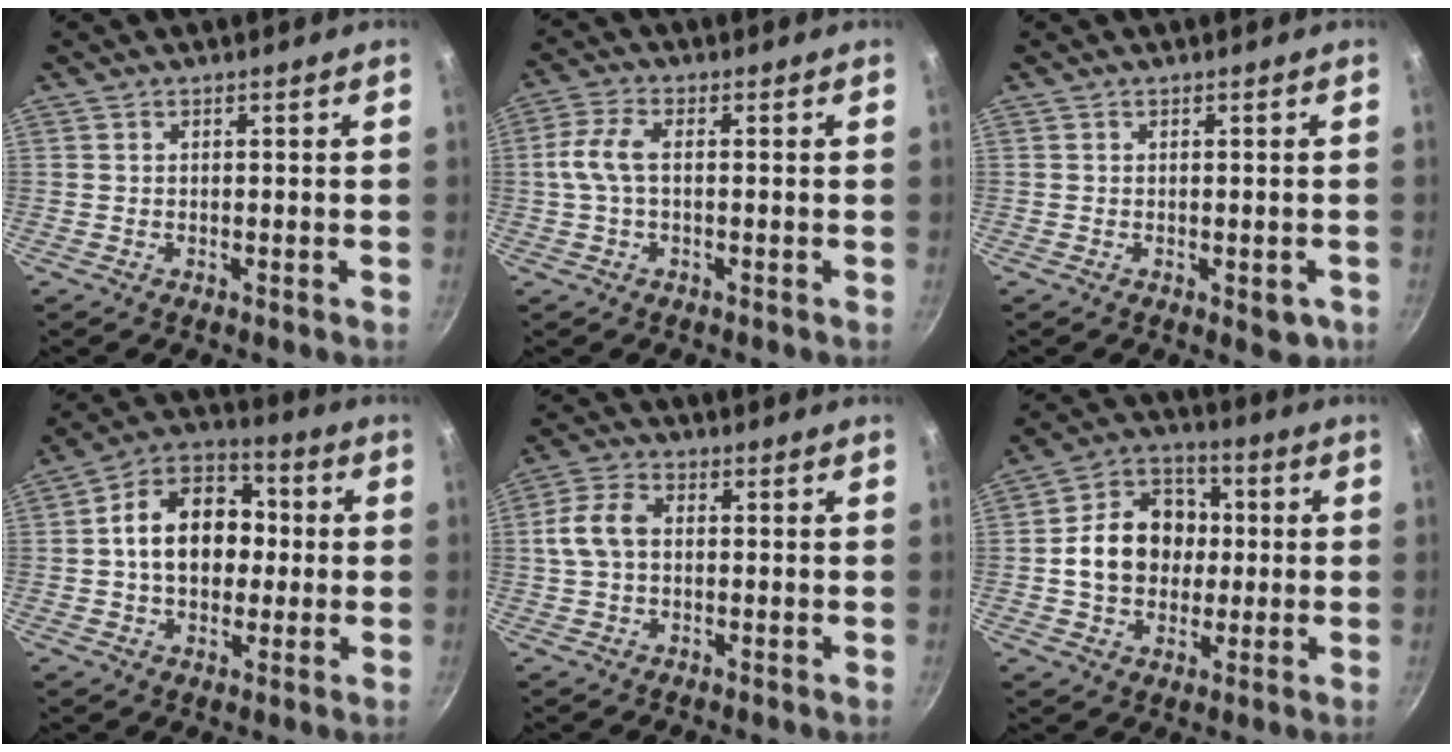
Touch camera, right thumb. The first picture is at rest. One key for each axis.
{"total": 5.7, "fx": 0.0, "fy": 2.8, "fz": 4.9, "tx": -0.115, "ty": 0.017, "tz": -0.007}
{"total": 3.1, "fx": -1.0, "fy": 1.6, "fz": 2.5, "tx": -0.022, "ty": -0.002, "tz": -0.010}
{"total": 15.8, "fx": 0.6, "fy": 11.5, "fz": 10.8, "tx": -0.137, "ty": 0.031, "tz": -0.008}
{"total": 7.2, "fx": 0.3, "fy": 5.0, "fz": 5.2, "tx": -0.098, "ty": 0.022, "tz": -0.002}
{"total": 14.5, "fx": 0.3, "fy": 11.7, "fz": 8.5, "tx": -0.108, "ty": 0.028, "tz": -0.005}